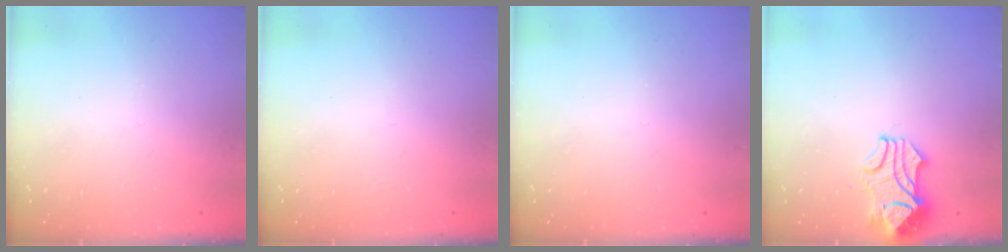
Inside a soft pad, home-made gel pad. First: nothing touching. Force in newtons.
{"total": 0.0}
{"total": 0.0}
{"total": 2.4, "press": 2.2, "slide": 1.0}